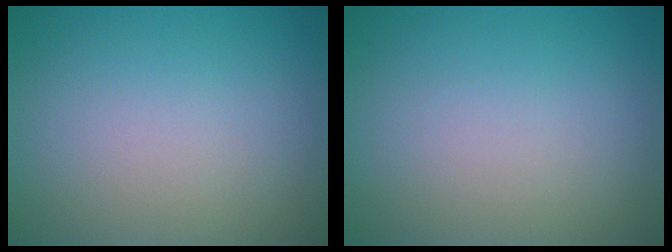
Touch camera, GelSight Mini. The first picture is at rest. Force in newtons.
{"total": 0.0}